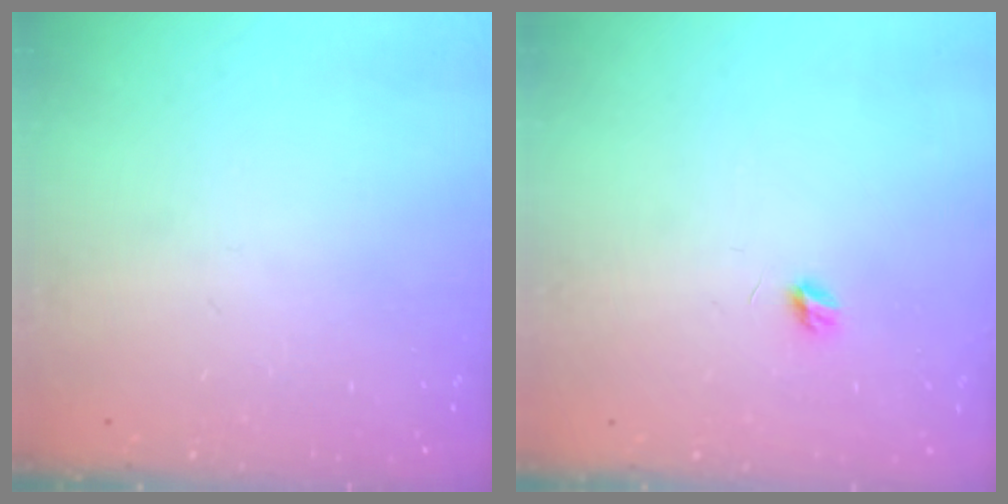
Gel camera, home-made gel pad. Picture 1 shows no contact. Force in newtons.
{"total": 3.7, "press": 3.7, "slide": 0.3}